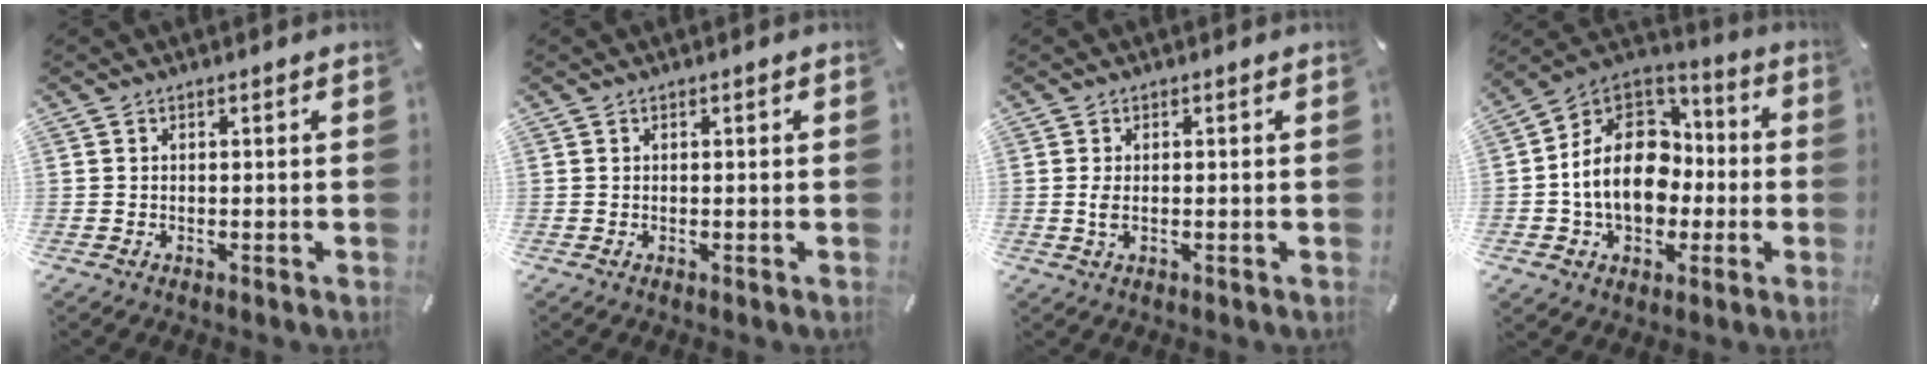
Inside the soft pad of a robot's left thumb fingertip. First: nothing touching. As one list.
[{"total": 0.0}, {"total": 2.4, "force": [0.0, 1.0, 2.2], "torque": [-0.050, -0.002, -0.004]}, {"total": 16.7, "force": [-1.9, 13.5, 9.7], "torque": [-0.197, 0.010, -0.033]}]